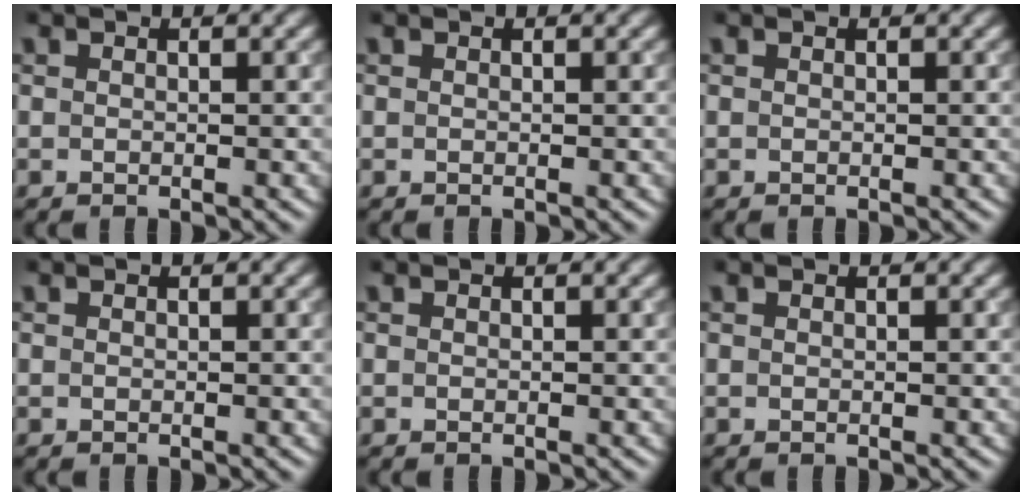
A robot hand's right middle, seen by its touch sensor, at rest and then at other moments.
{"total": 0.0}
{"total": 0.0}
{"total": 0.0}
{"total": 0.0}
{"total": 0.0}